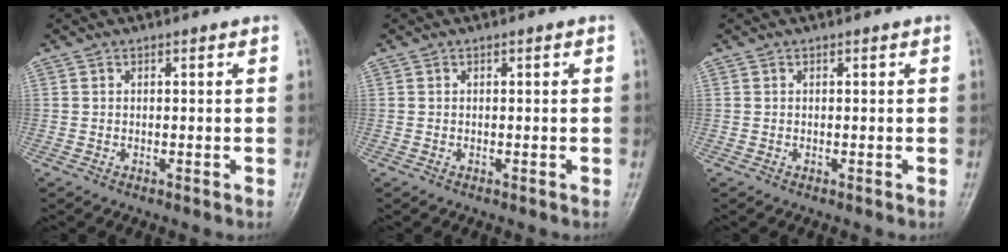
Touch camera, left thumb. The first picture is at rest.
{"total": 0.0}
{"total": 0.0}